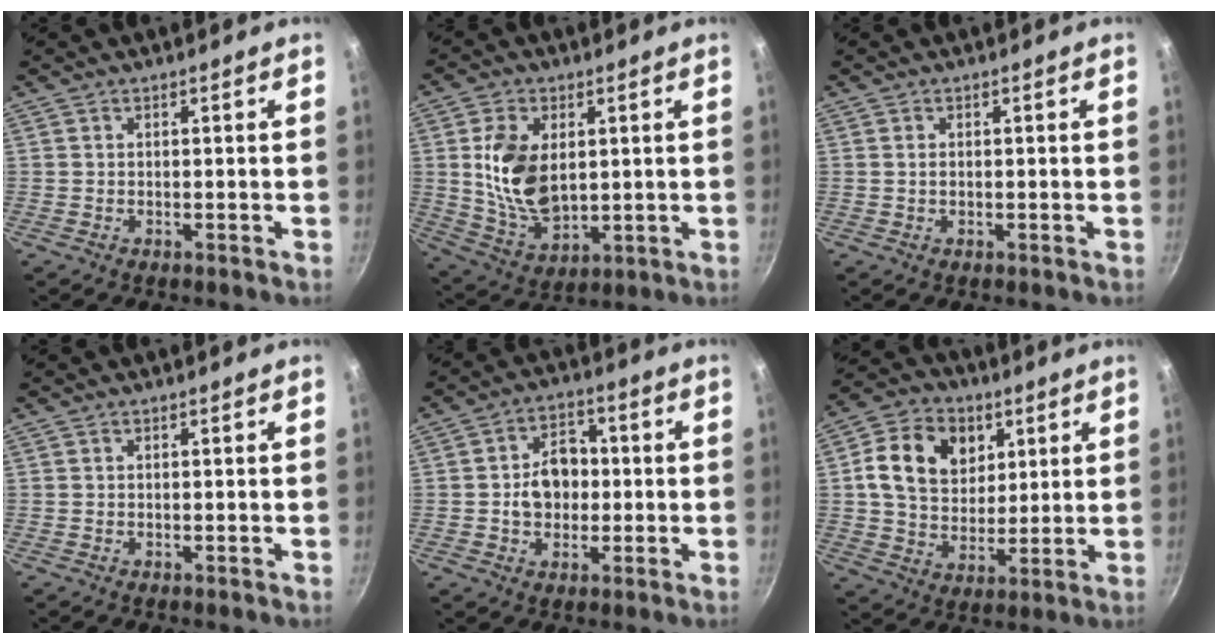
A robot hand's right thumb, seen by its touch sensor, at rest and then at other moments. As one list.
[{"total": 13.7, "force": [2.0, 8.8, 10.2], "torque": [-0.169, -0.022, 0.049]}, {"total": 0.9, "force": [0.1, 0.7, 0.6], "torque": [-0.009, 0.003, 0.002]}, {"total": 0.0}, {"total": 8.6, "force": [-0.3, 6.8, 5.4], "torque": [-0.049, 0.015, -0.010]}, {"total": 14.6, "force": [4.5, 11.2, 8.2], "torque": [-0.118, -0.006, 0.070]}]